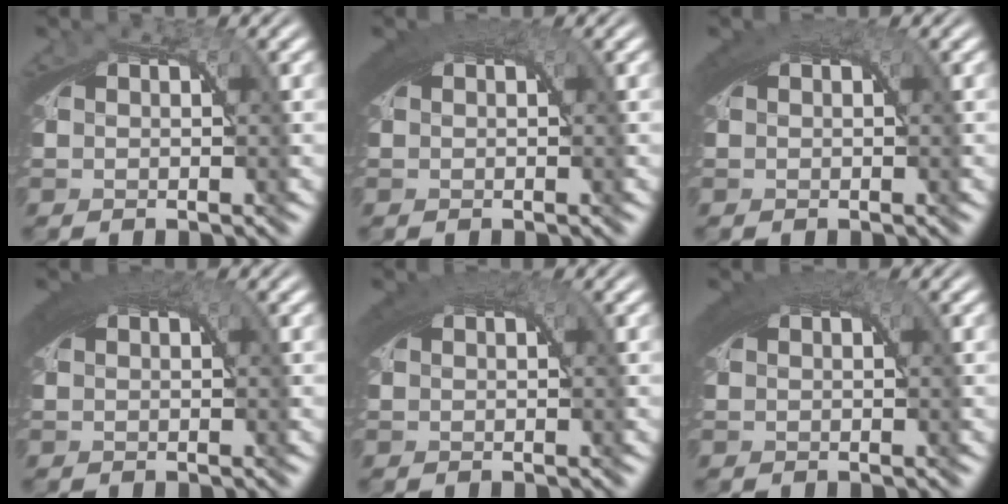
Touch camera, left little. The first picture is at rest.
{"total": 3.8, "force": [1.7, 1.3, 3.1], "torque": [-0.044, 0.014, 0.022]}
{"total": 3.1, "force": [1.5, 1.0, 2.5], "torque": [-0.037, 0.013, 0.020]}
{"total": 4.2, "force": [1.8, 1.5, 3.5], "torque": [-0.047, 0.015, 0.023]}
{"total": 3.2, "force": [1.5, 1.1, 2.6], "torque": [-0.037, 0.014, 0.020]}
{"total": 3.6, "force": [1.7, 1.2, 3.0], "torque": [-0.041, 0.013, 0.021]}